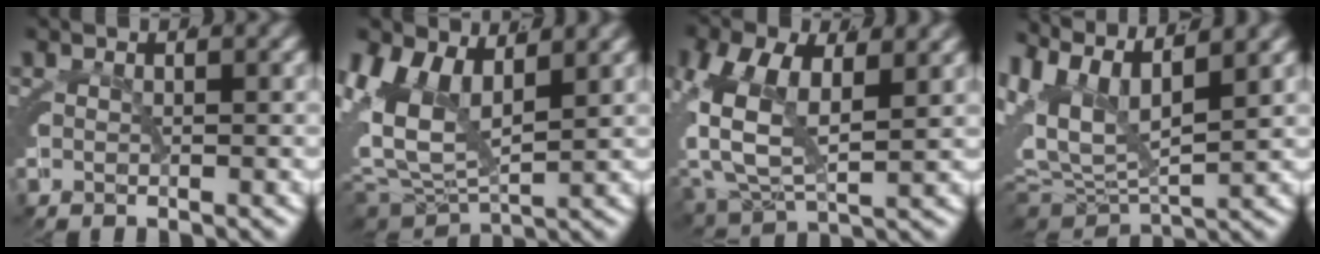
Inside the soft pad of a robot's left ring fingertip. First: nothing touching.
{"total": 7.7, "force": [0.8, 5.8, 5.0], "torque": [-0.107, -0.008, 0.011]}
{"total": 8.6, "force": [0.8, 6.5, 5.6], "torque": [-0.138, -0.026, 0.015]}
{"total": 10.3, "force": [2.1, 7.8, 6.4], "torque": [-0.131, -0.003, 0.024]}